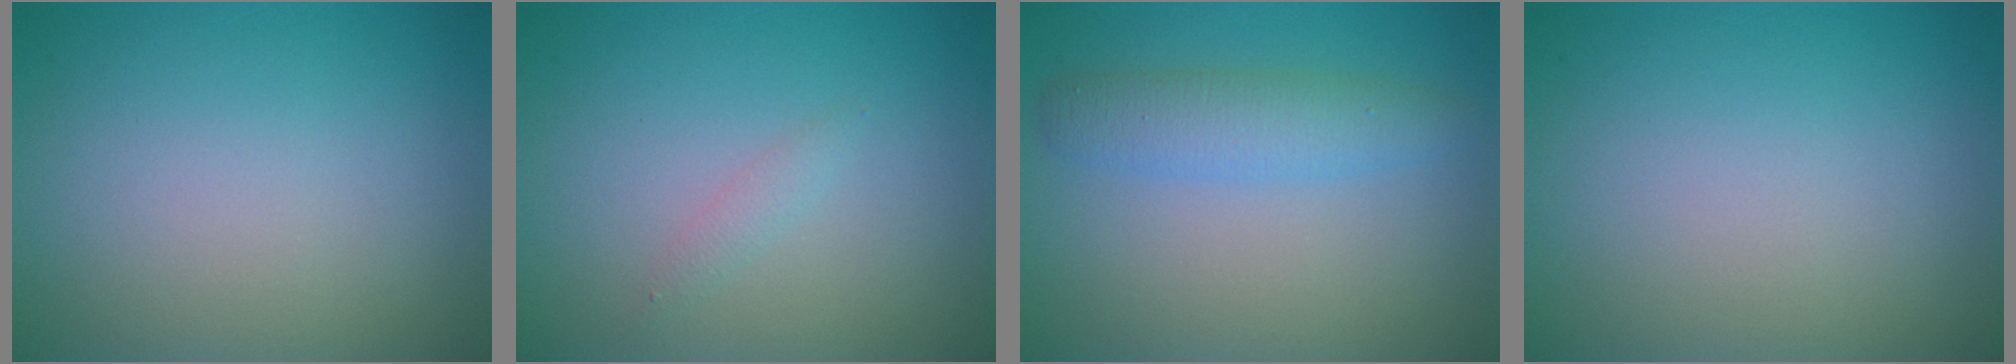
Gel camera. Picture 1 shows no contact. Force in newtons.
{"total": 0.8, "press": 0.8, "slide": 0.1}
{"total": 3.1, "press": 3.1, "slide": 0.1}
{"total": 0.0}